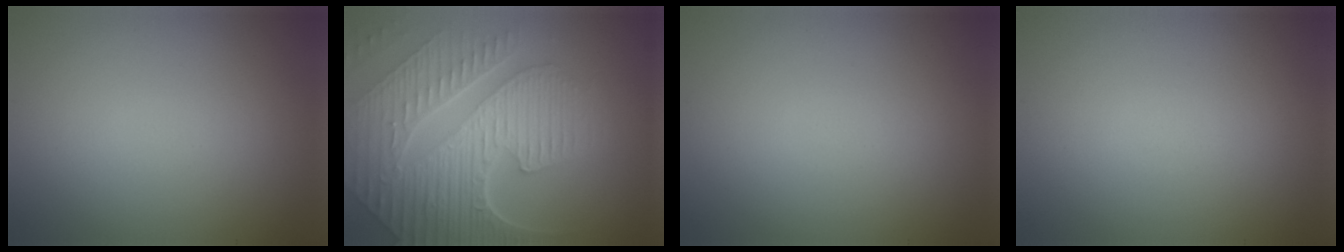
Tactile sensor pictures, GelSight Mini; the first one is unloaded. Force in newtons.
{"total": 9.2, "press": 6.2, "slide": 6.8}
{"total": 0.0}
{"total": 0.0}